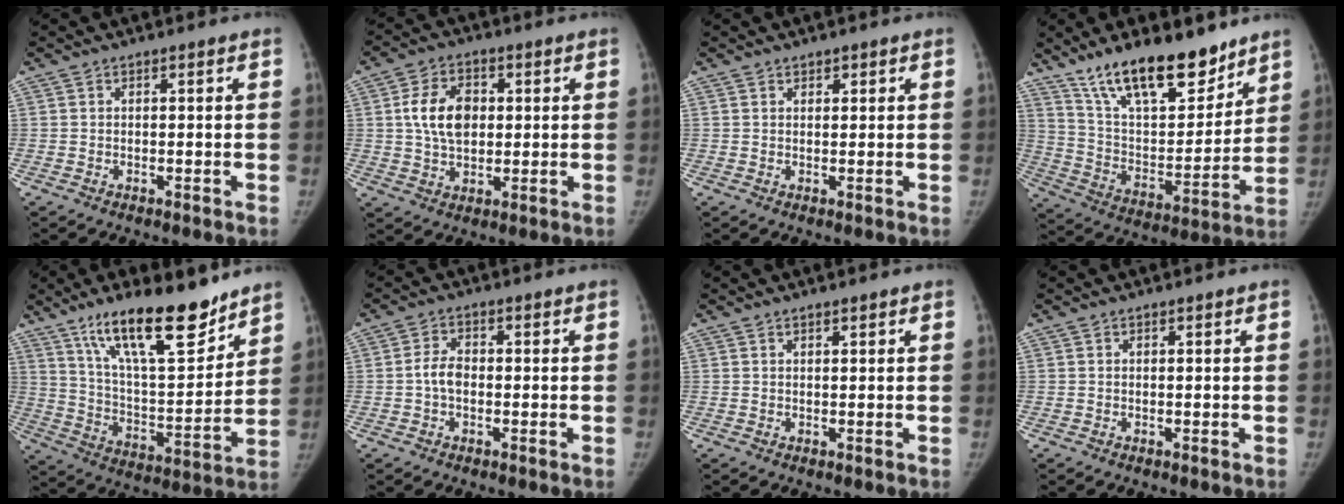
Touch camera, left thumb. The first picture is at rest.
{"total": 9.4, "force": [1.5, 6.4, 6.8], "torque": [-0.103, 0.000, 0.029]}
{"total": 1.2, "force": [0.8, 0.7, 0.4], "torque": [0.006, -0.004, 0.010]}
{"total": 21.4, "force": [15.5, 8.0, 12.4], "torque": [-0.159, -0.080, 0.269]}
{"total": 20.9, "force": [14.6, 6.3, 13.6], "torque": [-0.191, -0.079, 0.253]}
{"total": 3.6, "force": [-0.6, 2.4, 2.7], "torque": [-0.048, 0.013, -0.015]}
{"total": 0.8, "force": [0.6, 0.2, 0.4], "torque": [-0.006, -0.003, 0.011]}
{"total": 0.0}